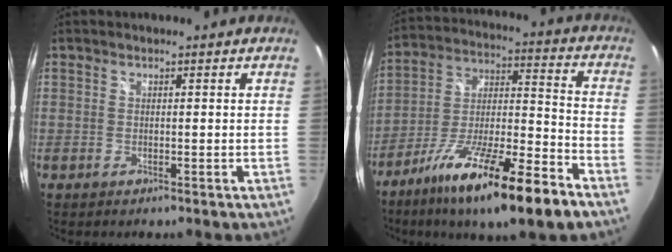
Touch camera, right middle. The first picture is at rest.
{"total": 20.7, "force": [-13.3, 3.1, 15.6], "torque": [-0.271, -0.026, -0.228]}